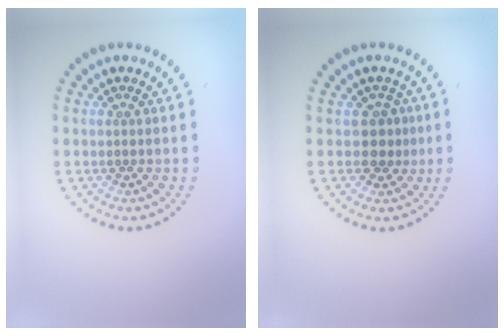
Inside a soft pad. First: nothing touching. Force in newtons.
{"total": 2.0, "press": 1.6, "slide": 1.2}